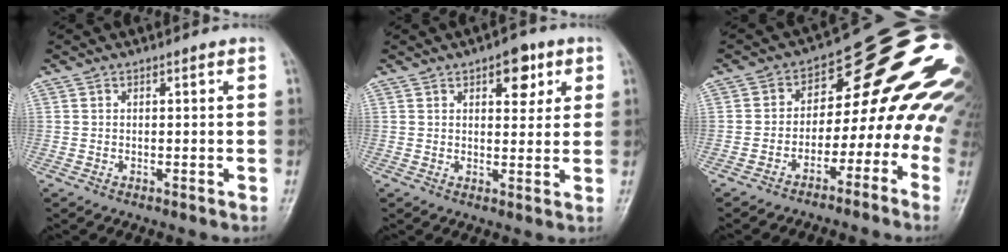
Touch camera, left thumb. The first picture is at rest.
{"total": 5.8, "force": [2.8, 3.2, 4.0], "torque": [-0.024, -0.010, 0.034]}
{"total": 20.7, "force": [-4.7, 12.6, 15.7], "torque": [-0.157, 0.110, -0.065]}